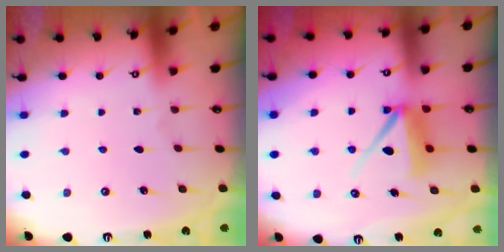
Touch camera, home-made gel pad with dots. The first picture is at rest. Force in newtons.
{"total": 8.4, "press": 8.4, "slide": 0.9}